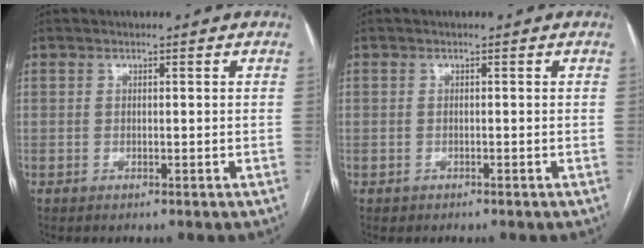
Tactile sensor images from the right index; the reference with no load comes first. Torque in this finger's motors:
{"motor_torque": [-0.43, -0.10, -0.73, -0.17]}